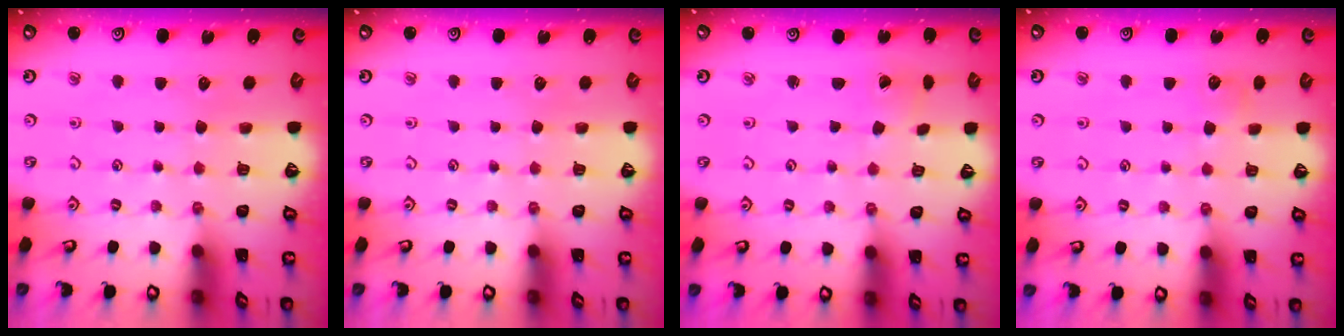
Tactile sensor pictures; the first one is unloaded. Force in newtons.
{"total": 0.0}
{"total": 1.0, "press": 1.0, "slide": 0.0}
{"total": 3.6, "press": 3.6, "slide": 0.5}